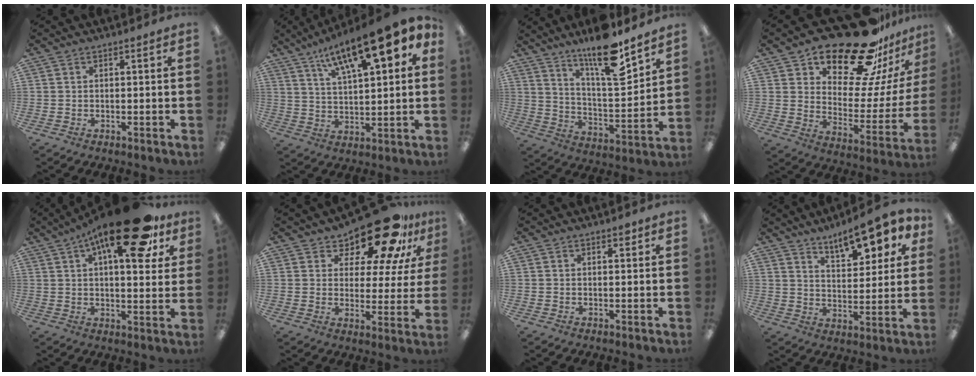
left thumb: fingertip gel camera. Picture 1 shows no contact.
{"total": 17.2, "force": [11.7, 5.2, 11.5], "torque": [-0.181, -0.066, 0.189]}
{"total": 16.3, "force": [12.3, 3.9, 9.9], "torque": [-0.160, -0.081, 0.201]}
{"total": 25.1, "force": [20.2, 9.6, 11.4], "torque": [-0.166, -0.146, 0.347]}
{"total": 21.4, "force": [12.1, 7.9, 15.8], "torque": [-0.233, -0.050, 0.190]}
{"total": 17.5, "force": [13.7, 6.4, 8.8], "torque": [-0.144, -0.097, 0.233]}
{"total": 1.2, "force": [0.8, 0.5, 0.7], "torque": [0.001, -0.005, 0.010]}
{"total": 11.9, "force": [8.9, 4.4, 6.6], "torque": [-0.090, -0.047, 0.153]}